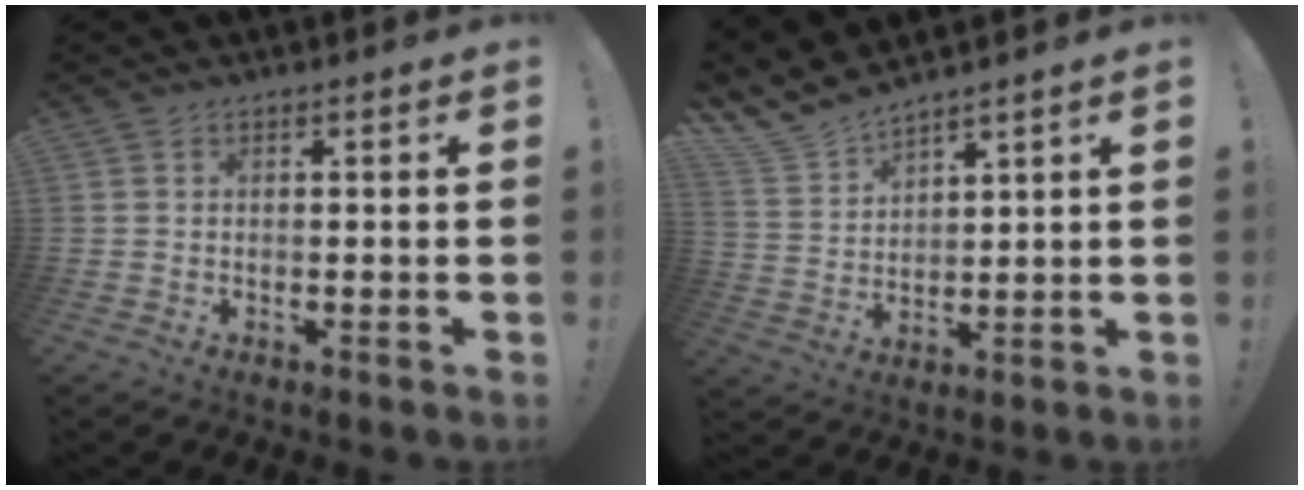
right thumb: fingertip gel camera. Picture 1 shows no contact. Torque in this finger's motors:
{"motor_torque": [-0.49, 0.50, 0.11, 0.26, 0.03]}